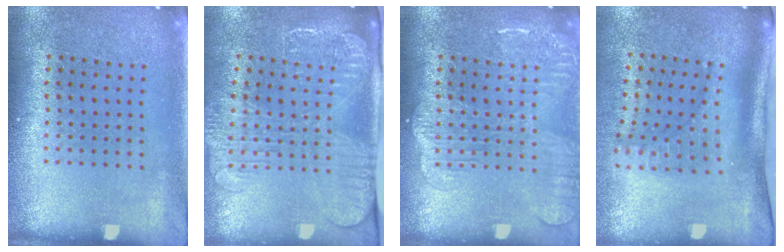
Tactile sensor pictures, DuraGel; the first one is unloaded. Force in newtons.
{"total": 2.7, "press": 2.1, "slide": 1.7}
{"total": 2.8, "press": 2.8, "slide": 0.3}
{"total": 2.0, "press": 1.5, "slide": 1.3}